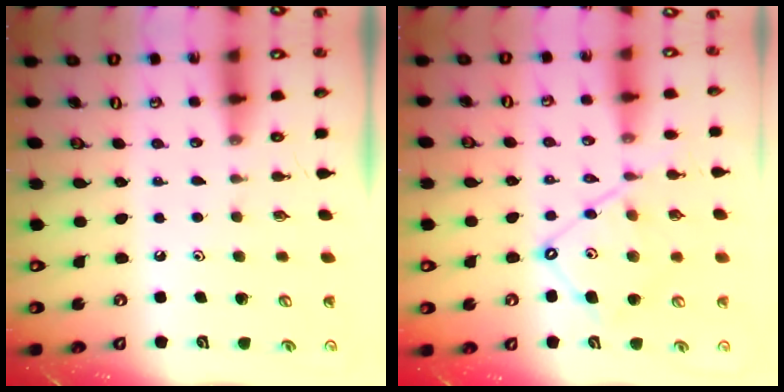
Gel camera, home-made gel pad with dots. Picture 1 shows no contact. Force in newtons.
{"total": 13.1, "press": 13.0, "slide": 1.3}